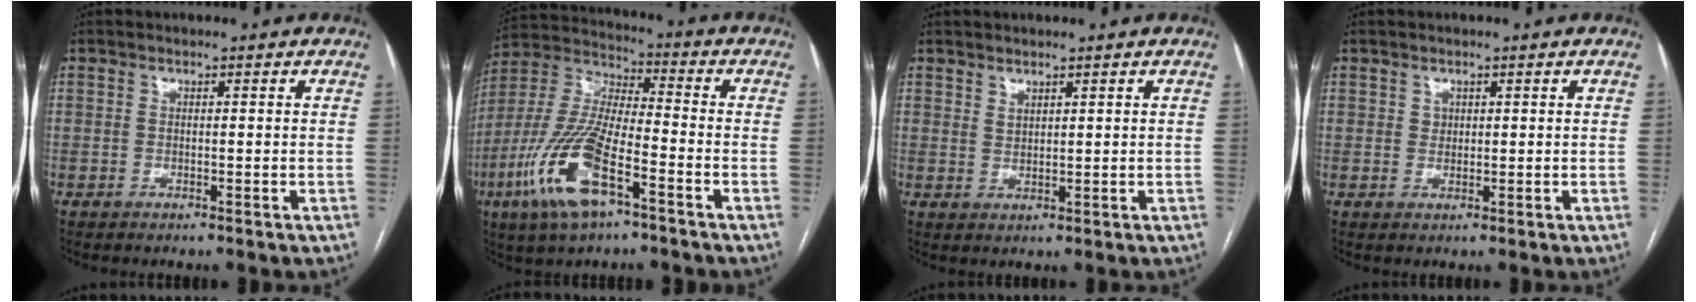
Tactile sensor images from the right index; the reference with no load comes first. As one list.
[{"total": 15.7, "force": [-7.2, 4.2, 13.3], "torque": [-0.296, -0.014, -0.132]}, {"total": 1.5, "force": [1.3, 0.6, 0.5], "torque": [-0.006, -0.005, 0.026]}, {"total": 1.2, "force": [0.5, 1.0, 0.3], "torque": [0.001, -0.002, 0.007]}]